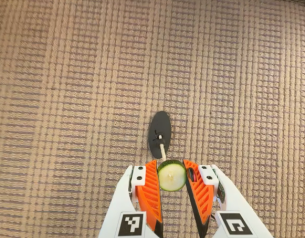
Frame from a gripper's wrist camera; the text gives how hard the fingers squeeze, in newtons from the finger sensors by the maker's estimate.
{"total": 8.5, "left": 8.5, "right": 8.4}